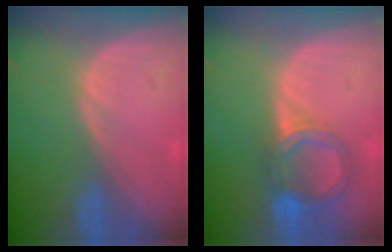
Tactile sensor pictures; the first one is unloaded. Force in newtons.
{"total": 6.3, "press": 5.8, "slide": 2.4}